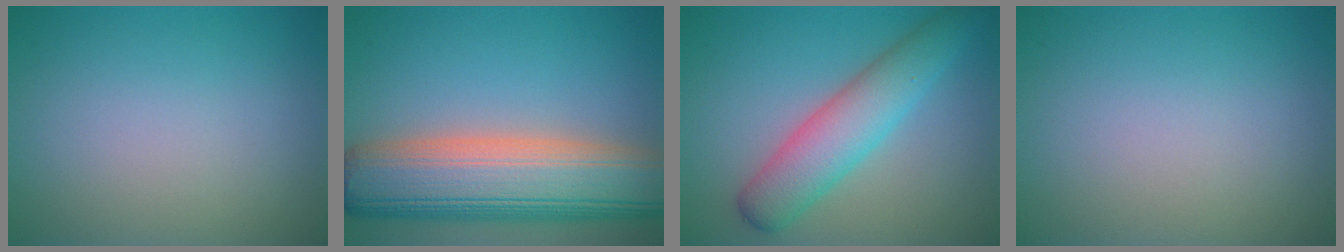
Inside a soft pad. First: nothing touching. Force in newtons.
{"total": 12.4, "press": 12.4, "slide": 0.8}
{"total": 5.6, "press": 5.6, "slide": 0.2}
{"total": 0.0}